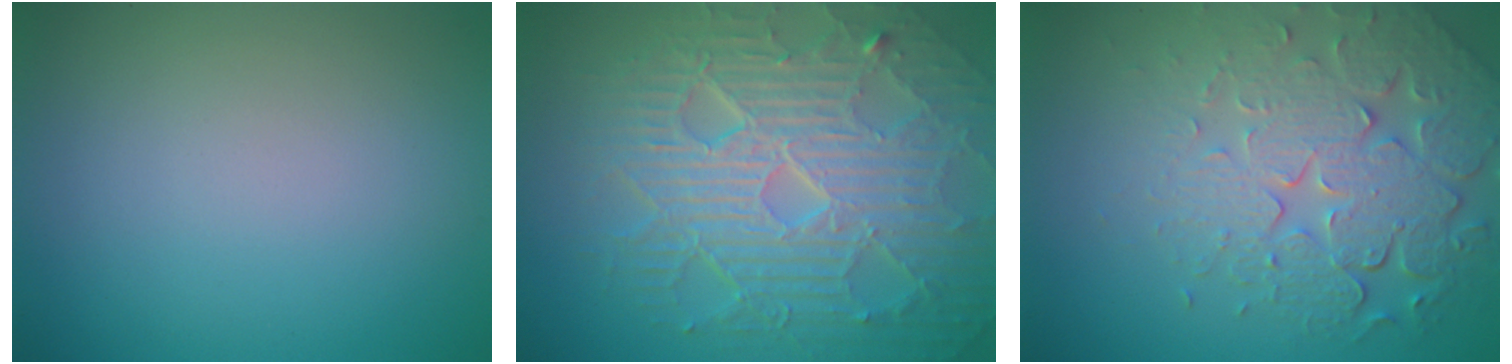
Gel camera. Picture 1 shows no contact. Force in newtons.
{"total": 10.4, "press": 6.7, "slide": 7.9}
{"total": 7.6, "press": 5.5, "slide": 5.2}